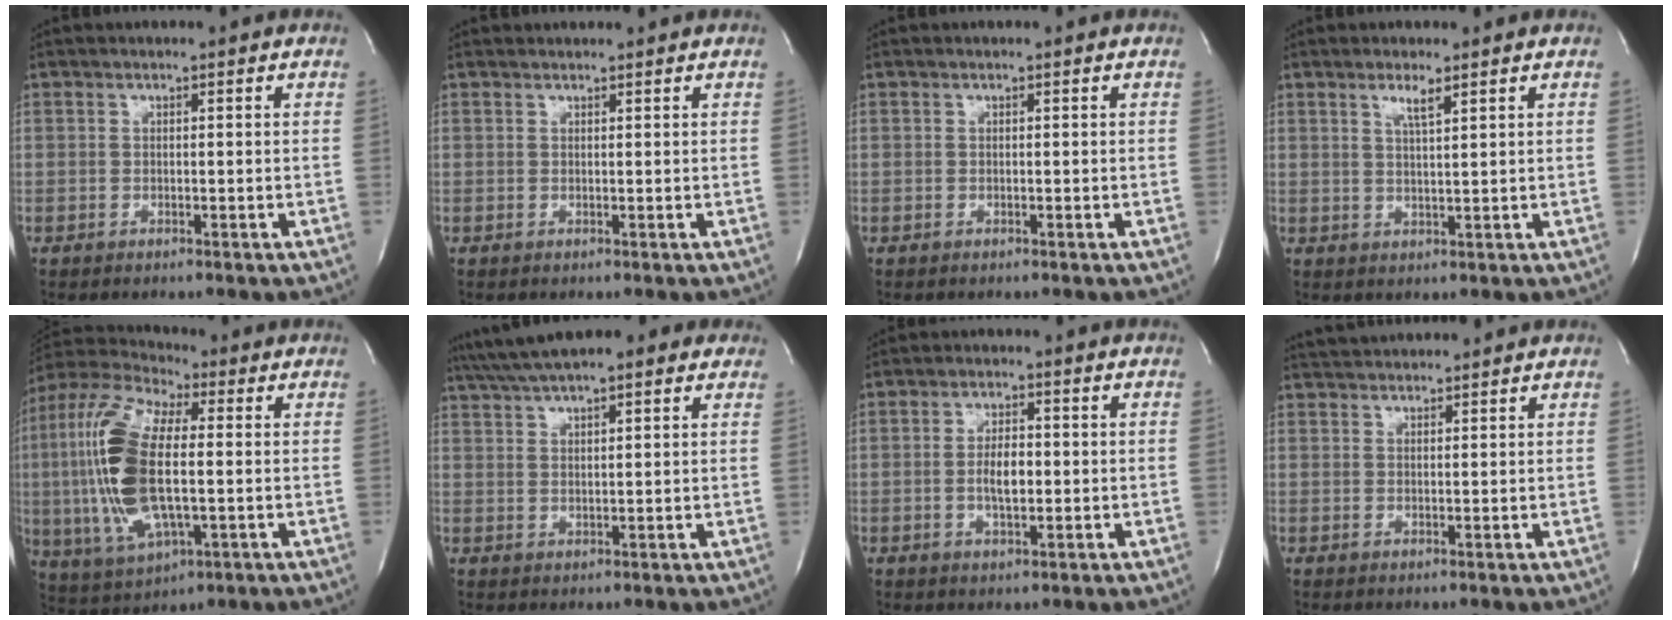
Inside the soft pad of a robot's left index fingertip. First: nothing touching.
{"total": 1.7, "force": [1.7, 0.1, 0.1], "torque": [-0.007, 0.015, 0.027]}
{"total": 0.0}
{"total": 2.7, "force": [1.6, -0.1, 2.2], "torque": [-0.046, -0.002, 0.032]}
{"total": 17.6, "force": [-0.2, 6.0, 16.6], "torque": [-0.376, 0.006, -0.002]}
{"total": 13.1, "force": [10.3, 2.7, 7.6], "torque": [-0.136, 0.048, 0.151]}
{"total": 4.7, "force": [-0.4, 1.7, 4.3], "torque": [-0.083, 0.001, -0.007]}
{"total": 5.4, "force": [5.2, 0.7, 1.1], "torque": [-0.023, 0.035, 0.084]}